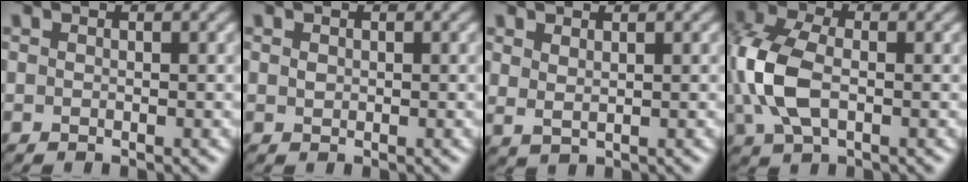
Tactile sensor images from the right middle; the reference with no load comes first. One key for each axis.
{"total": 0.5, "fx": 0.2, "fy": 0.4, "fz": 0.2, "tx": -0.006, "ty": -0.001, "tz": 0.004}
{"total": 1.3, "fx": 0.9, "fy": 0.4, "fz": 0.8, "tx": -0.021, "ty": -0.006, "tz": 0.021}
{"total": 6.6, "fx": -0.3, "fy": 4.1, "fz": 5.2, "tx": -0.135, "ty": 0.002, "tz": -0.014}